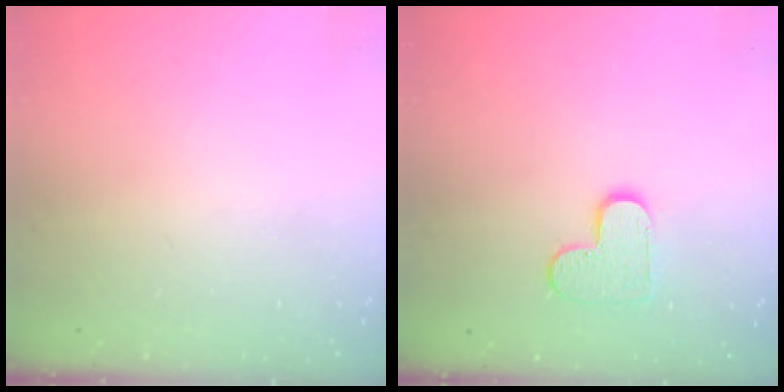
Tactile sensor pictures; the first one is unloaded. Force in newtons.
{"total": 8.3, "press": 8.2, "slide": 0.4}